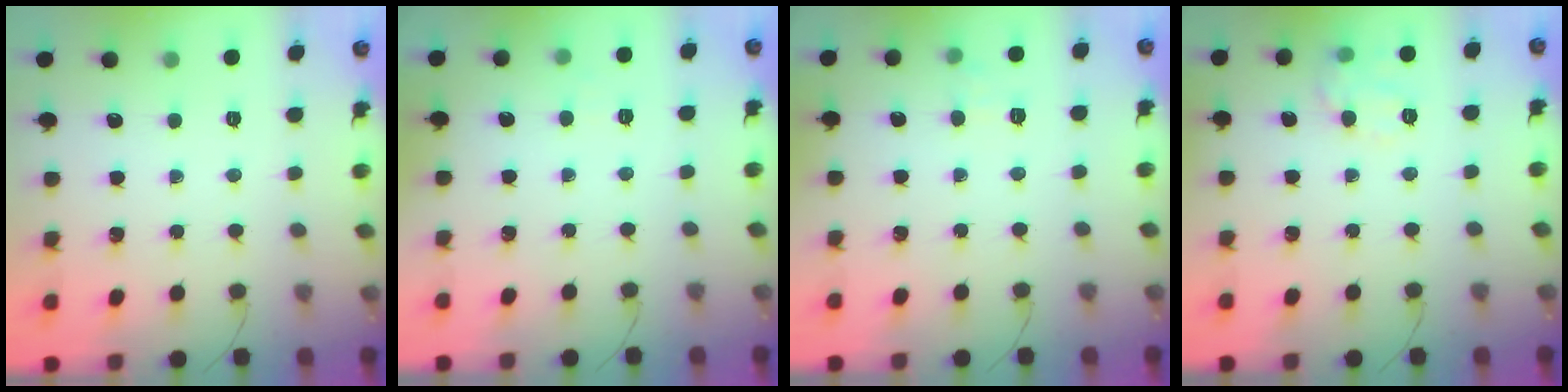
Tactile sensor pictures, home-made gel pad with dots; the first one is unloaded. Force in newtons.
{"total": 4.1, "press": 4.0, "slide": 0.9}
{"total": 6.0, "press": 5.8, "slide": 1.6}
{"total": 9.5, "press": 9.5, "slide": 0.5}